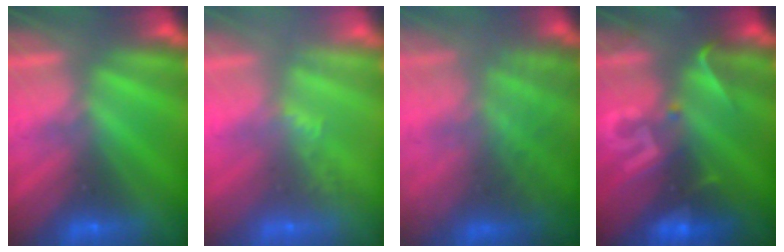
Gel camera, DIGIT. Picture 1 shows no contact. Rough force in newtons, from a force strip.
{"total": 2.3}
{"total": 7.5}
{"total": 2.9}